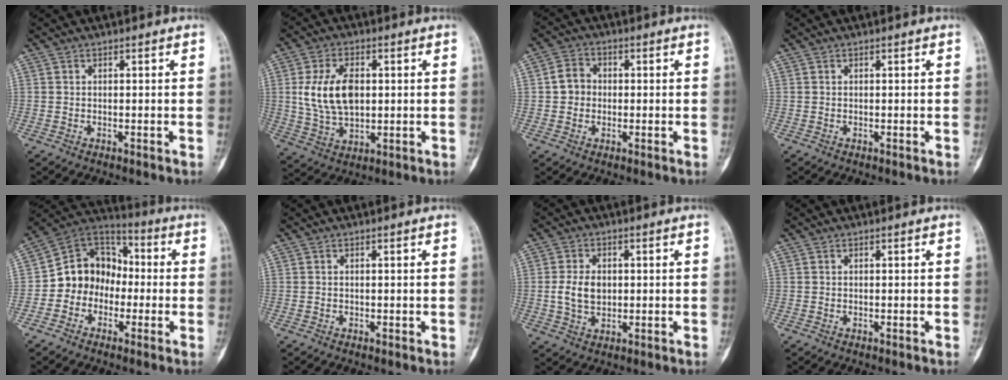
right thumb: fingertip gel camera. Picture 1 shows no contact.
{"total": 11.7, "force": [1.6, 7.1, 9.1], "torque": [-0.165, -0.004, 0.037]}
{"total": 4.5, "force": [0.0, 4.0, 2.0], "torque": [-0.022, 0.010, -0.007]}
{"total": 0.0}
{"total": 12.5, "force": [-2.2, 10.6, 6.1], "torque": [-0.059, 0.052, -0.054]}
{"total": 0.0}
{"total": 6.0, "force": [0.2, 4.2, 4.2], "torque": [-0.069, 0.000, 0.006]}
{"total": 0.0}